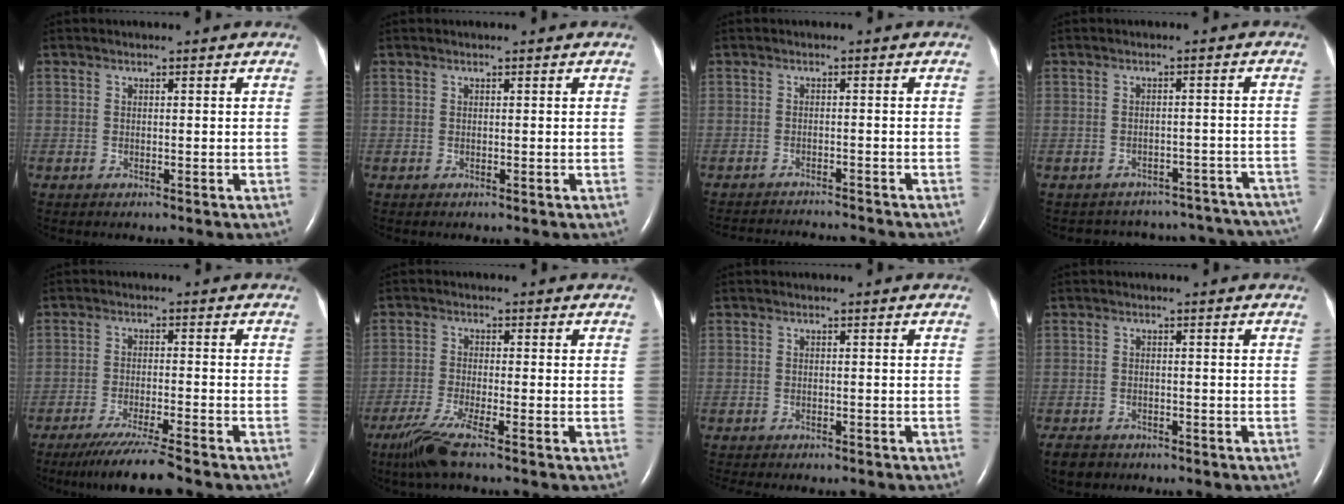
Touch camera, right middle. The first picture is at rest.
{"total": 0.0}
{"total": 9.8, "force": [-9.5, 0.3, 2.2], "torque": [-0.030, -0.006, -0.133]}
{"total": 19.1, "force": [-17.3, 7.2, 3.4], "torque": [-0.055, 0.036, -0.174]}
{"total": 7.4, "force": [-6.1, -0.7, 4.2], "torque": [-0.072, -0.026, -0.105]}
{"total": 5.8, "force": [-4.0, -0.3, 4.1], "torque": [-0.091, -0.020, -0.082]}
{"total": 6.0, "force": [-5.2, 1.3, 2.6], "torque": [-0.031, -0.006, -0.064]}
{"total": 4.0, "force": [-3.3, 2.1, 0.9], "torque": [-0.018, -0.003, -0.051]}